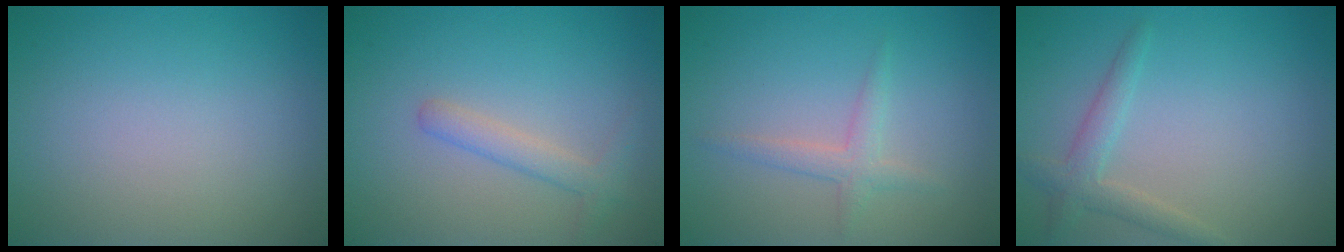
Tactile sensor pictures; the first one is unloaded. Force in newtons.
{"total": 2.0, "press": 2.0, "slide": 0.0}
{"total": 2.3, "press": 2.3, "slide": 0.1}
{"total": 2.2, "press": 2.2, "slide": 0.2}